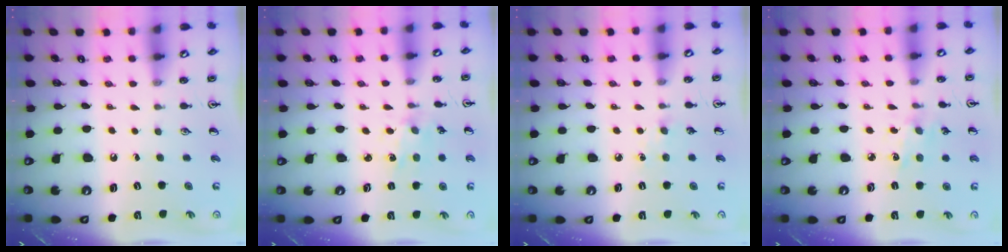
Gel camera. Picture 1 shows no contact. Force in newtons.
{"total": 2.0, "press": 1.8, "slide": 0.7}
{"total": 3.4, "press": 3.4, "slide": 0.5}
{"total": 2.9, "press": 2.8, "slide": 0.4}